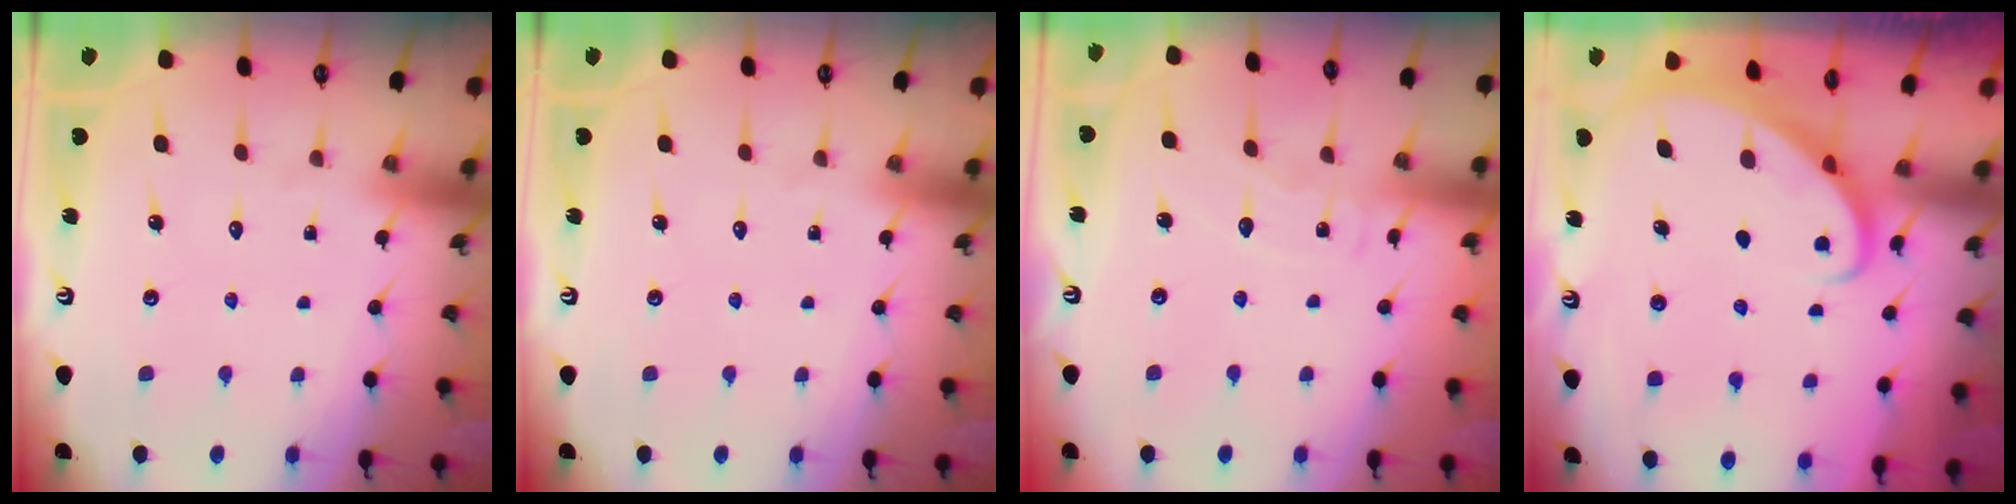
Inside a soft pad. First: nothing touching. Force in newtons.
{"total": 0.0}
{"total": 5.7, "press": 5.7, "slide": 0.6}
{"total": 2.8, "press": 2.8, "slide": 0.2}